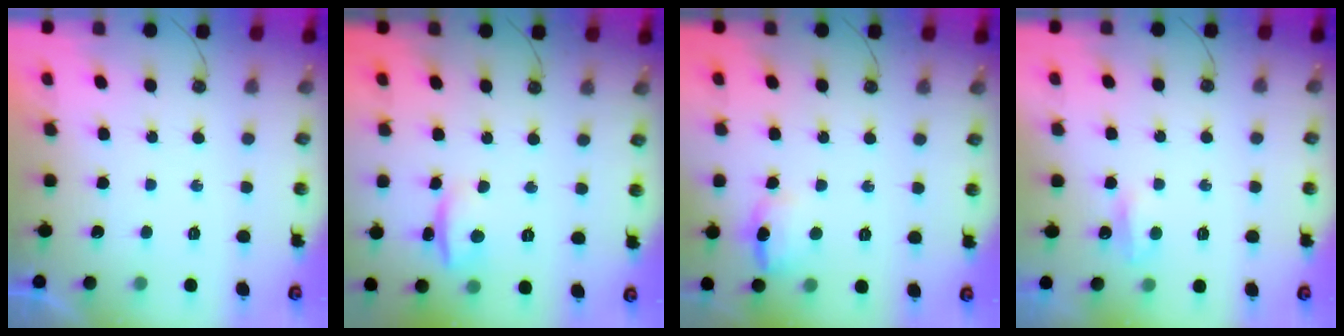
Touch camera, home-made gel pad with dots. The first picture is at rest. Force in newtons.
{"total": 7.8, "press": 2.9, "slide": 7.2}
{"total": 10.1, "press": 10.0, "slide": 0.8}
{"total": 4.0, "press": 4.0, "slide": 0.7}